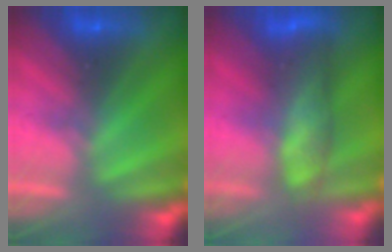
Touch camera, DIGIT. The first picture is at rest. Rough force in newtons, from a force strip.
{"total": 6.1}